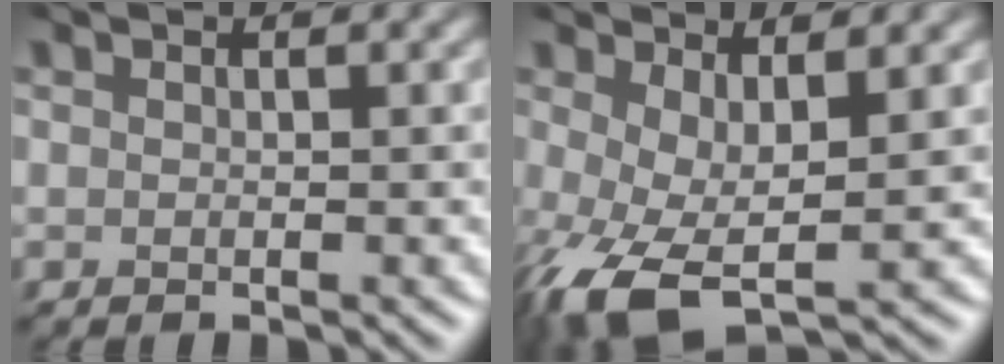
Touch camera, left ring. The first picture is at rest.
{"total": 7.6, "force": [-1.7, 3.2, 6.7], "torque": [-0.148, -0.016, -0.016]}